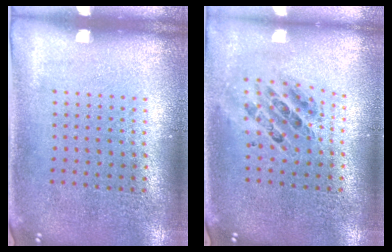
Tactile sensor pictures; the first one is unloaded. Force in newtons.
{"total": 0.7, "press": 0.7, "slide": 0.0}